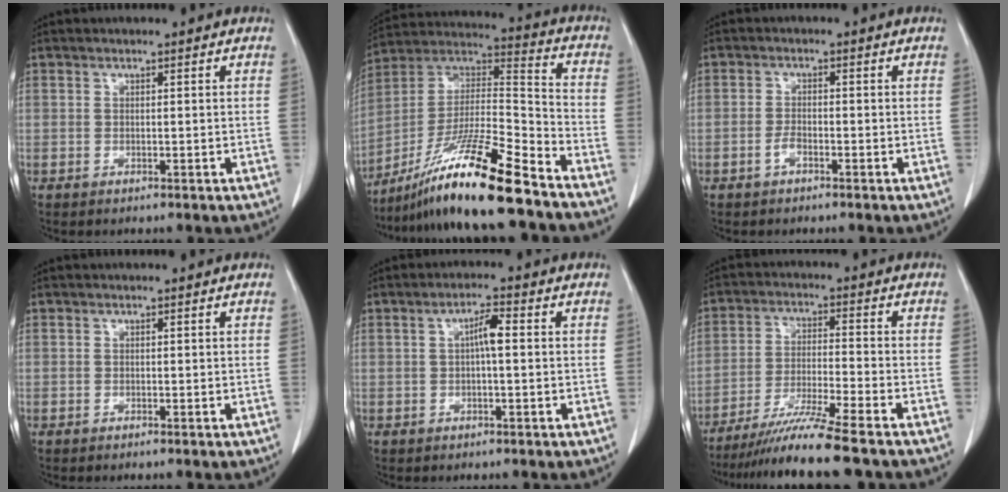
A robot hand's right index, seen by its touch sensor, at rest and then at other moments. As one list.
[{"total": 19.7, "force": [-14.6, -0.1, 13.2], "torque": [-0.256, -0.016, -0.267]}, {"total": 1.8, "force": [-1.1, 0.6, 1.3], "torque": [-0.023, 0.003, -0.021]}, {"total": 0.0}, {"total": 3.2, "force": [0.2, 0.5, 3.2], "torque": [-0.057, 0.007, 0.003]}, {"total": 11.1, "force": [-9.0, -1.7, 6.2], "torque": [-0.103, -0.031, -0.155]}]